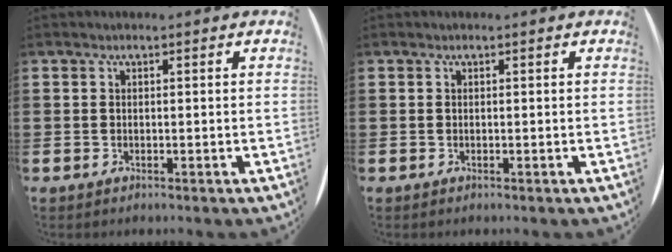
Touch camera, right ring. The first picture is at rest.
{"total": 0.0}